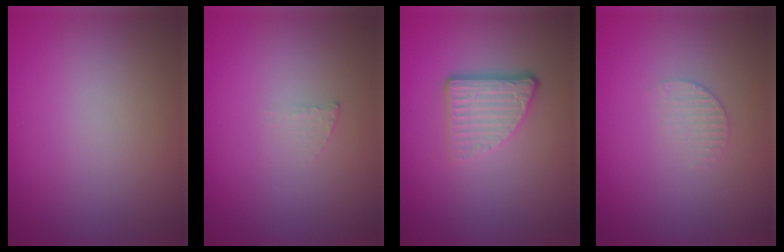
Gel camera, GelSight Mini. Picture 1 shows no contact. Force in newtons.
{"total": 0.6, "press": 0.6, "slide": 0.1}
{"total": 3.7, "press": 2.4, "slide": 2.8}
{"total": 1.3, "press": 1.2, "slide": 0.4}